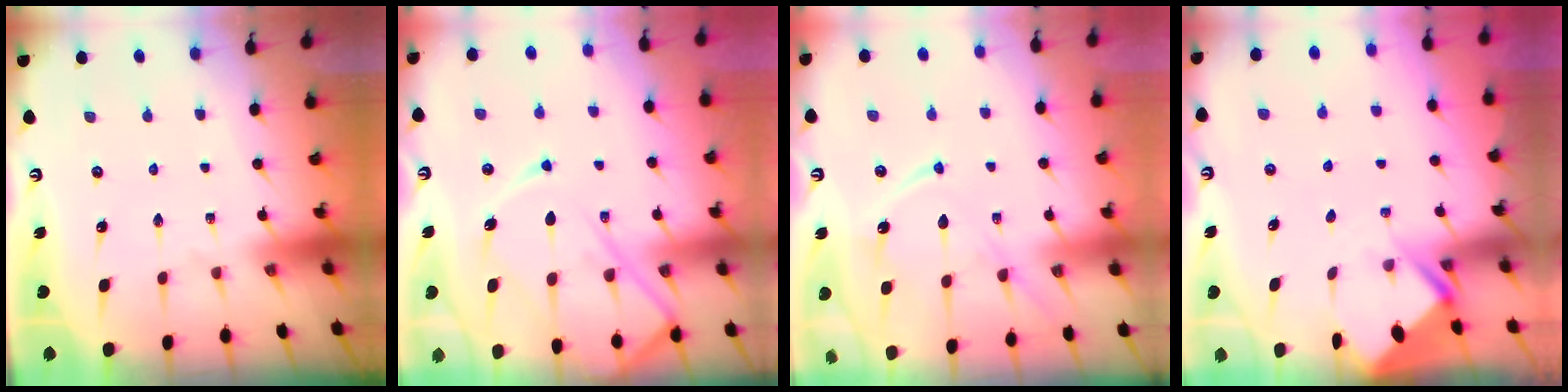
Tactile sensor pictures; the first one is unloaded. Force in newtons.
{"total": 15.5, "press": 15.4, "slide": 1.5}
{"total": 13.6, "press": 13.5, "slide": 1.3}
{"total": 2.8, "press": 2.8, "slide": 0.1}